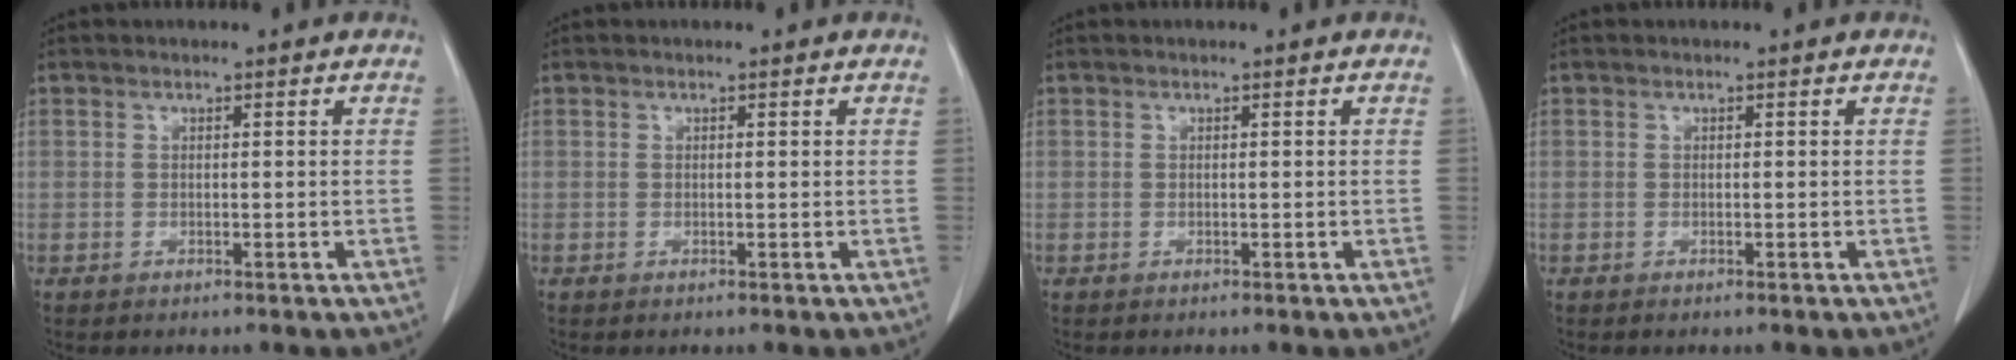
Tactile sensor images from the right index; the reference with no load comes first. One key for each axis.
{"total": 0.0}
{"total": 0.0}
{"total": 0.0}